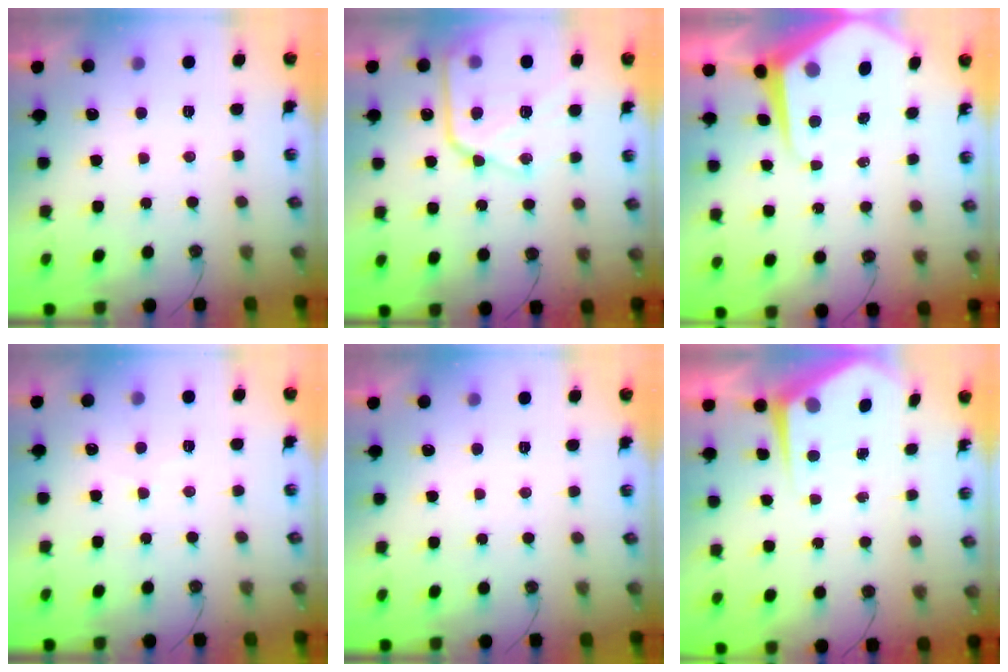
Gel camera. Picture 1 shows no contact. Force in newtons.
{"total": 16.1, "press": 16.0, "slide": 1.7}
{"total": 8.9, "press": 8.9, "slide": 0.7}
{"total": 4.0, "press": 3.9, "slide": 0.6}
{"total": 0.0}
{"total": 4.7, "press": 4.7, "slide": 0.5}